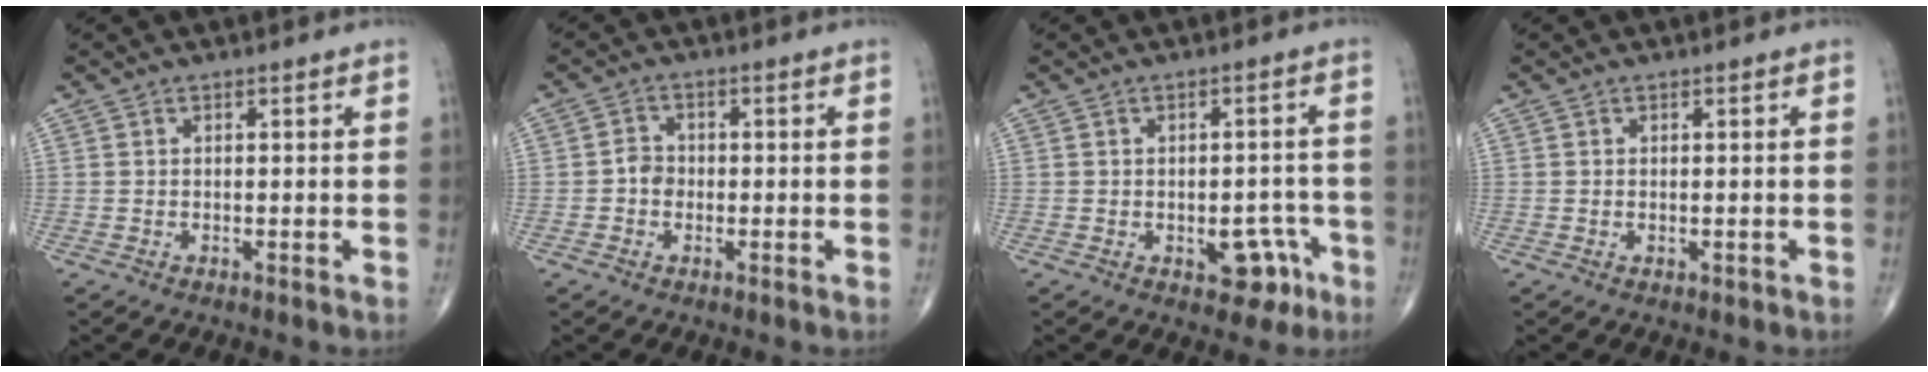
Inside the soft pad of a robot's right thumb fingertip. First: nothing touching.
{"total": 2.9, "force": [-0.6, 2.5, 1.4], "torque": [-0.010, 0.010, -0.017]}
{"total": 6.5, "force": [-2.7, 3.9, 4.5], "torque": [-0.027, 0.023, -0.027]}
{"total": 0.8, "force": [-0.2, 0.5, 0.6], "torque": [-0.012, 0.000, 0.000]}